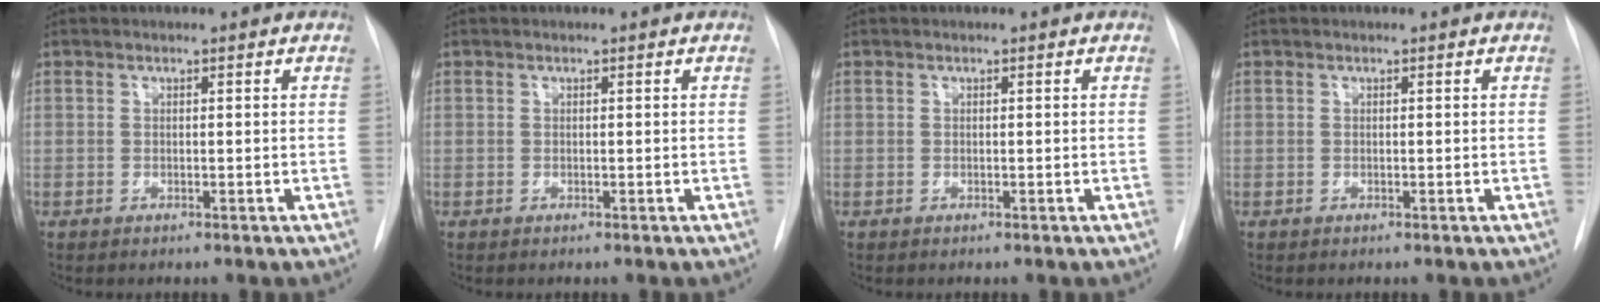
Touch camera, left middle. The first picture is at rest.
{"total": 0.0}
{"total": 0.0}
{"total": 0.0}